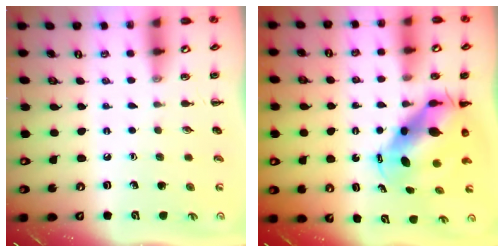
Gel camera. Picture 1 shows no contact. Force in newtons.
{"total": 8.3, "press": 8.0, "slide": 2.1}